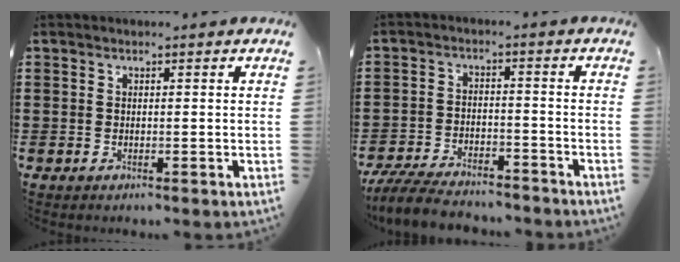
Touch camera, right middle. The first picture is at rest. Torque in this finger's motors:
{"motor_torque": [1.31, -0.57, 0.23, 0.10]}